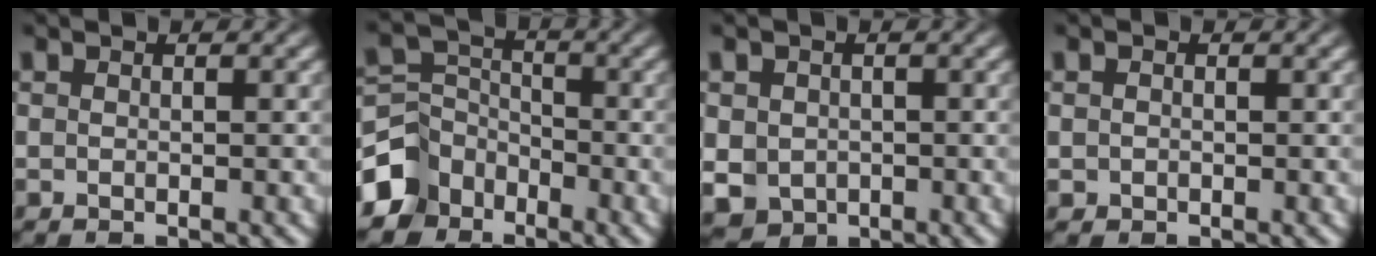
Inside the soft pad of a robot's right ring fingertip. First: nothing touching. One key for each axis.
{"total": 7.0, "fx": -2.8, "fy": 5.8, "fz": 2.7, "tx": -0.039, "ty": -0.027, "tz": -0.045}
{"total": 7.0, "fx": -2.1, "fy": 6.2, "fz": 2.5, "tx": -0.056, "ty": -0.041, "tz": -0.015}
{"total": 0.9, "fx": -0.2, "fy": 0.9, "fz": 0.2, "tx": -0.008, "ty": -0.011, "tz": 0.007}